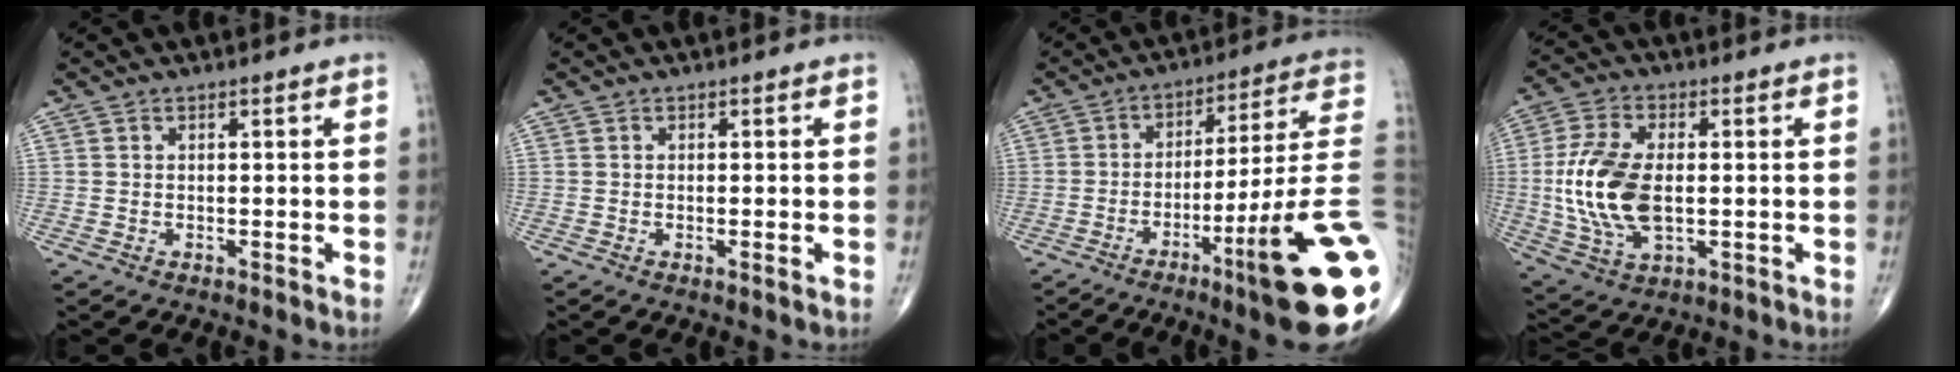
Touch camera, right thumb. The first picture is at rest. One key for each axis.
{"total": 0.9, "fx": -0.2, "fy": 0.0, "fz": 0.9, "tx": -0.014, "ty": -0.003, "tz": -0.003}
{"total": 21.7, "fx": -7.6, "fy": 1.0, "fz": 20.3, "tx": -0.234, "ty": 0.029, "tz": -0.113}
{"total": 14.5, "fx": -0.3, "fy": 7.8, "fz": 12.2, "tx": -0.258, "ty": -0.002, "tz": -0.002}